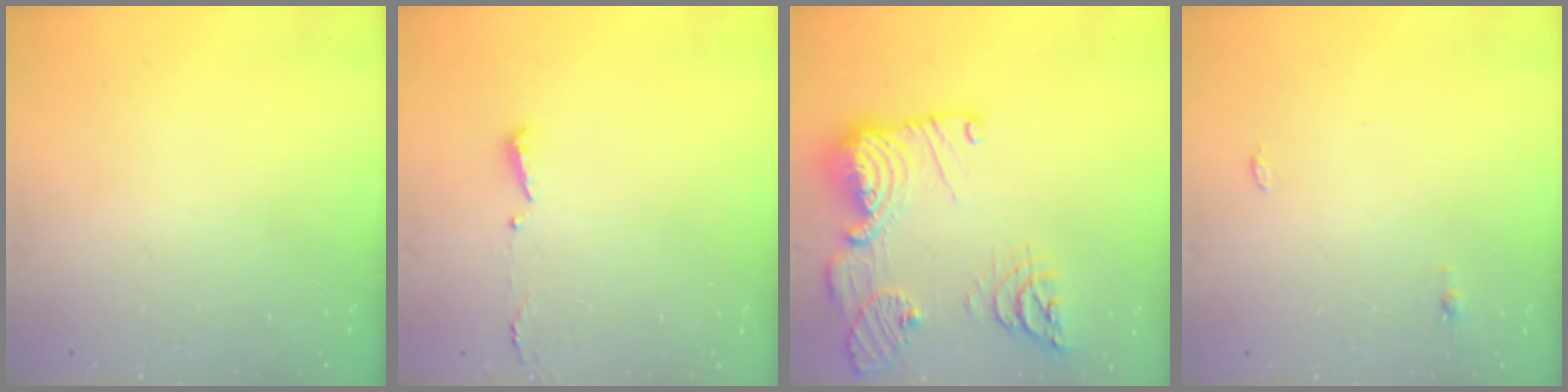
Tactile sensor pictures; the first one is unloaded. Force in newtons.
{"total": 2.9, "press": 2.8, "slide": 0.6}
{"total": 22.8, "press": 22.7, "slide": 2.3}
{"total": 3.7, "press": 3.3, "slide": 1.7}